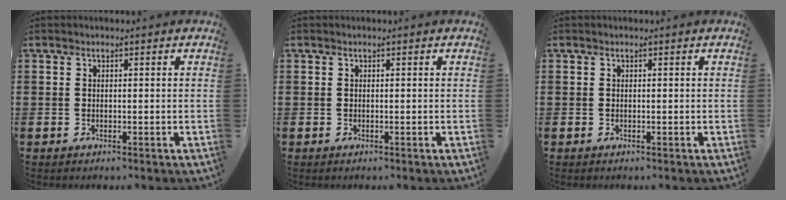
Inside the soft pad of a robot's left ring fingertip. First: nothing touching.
{"total": 0.0}
{"total": 0.0}